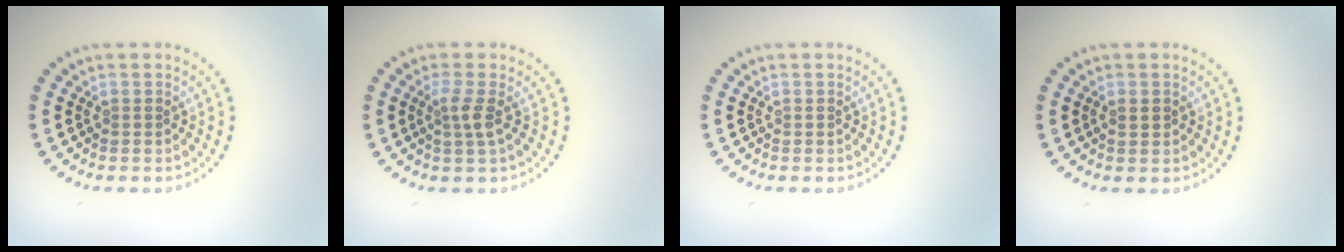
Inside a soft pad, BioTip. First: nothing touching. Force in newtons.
{"total": 1.8, "press": 1.3, "slide": 1.3}
{"total": 0.0}
{"total": 0.5, "press": 0.5, "slide": 0.2}